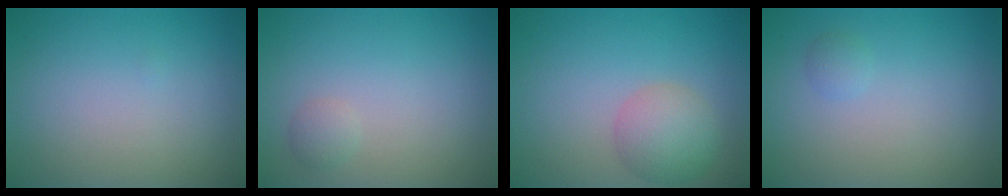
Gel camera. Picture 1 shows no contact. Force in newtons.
{"total": 1.0, "press": 1.0, "slide": 0.1}
{"total": 3.7, "press": 3.7, "slide": 0.3}
{"total": 0.7, "press": 0.7, "slide": 0.1}